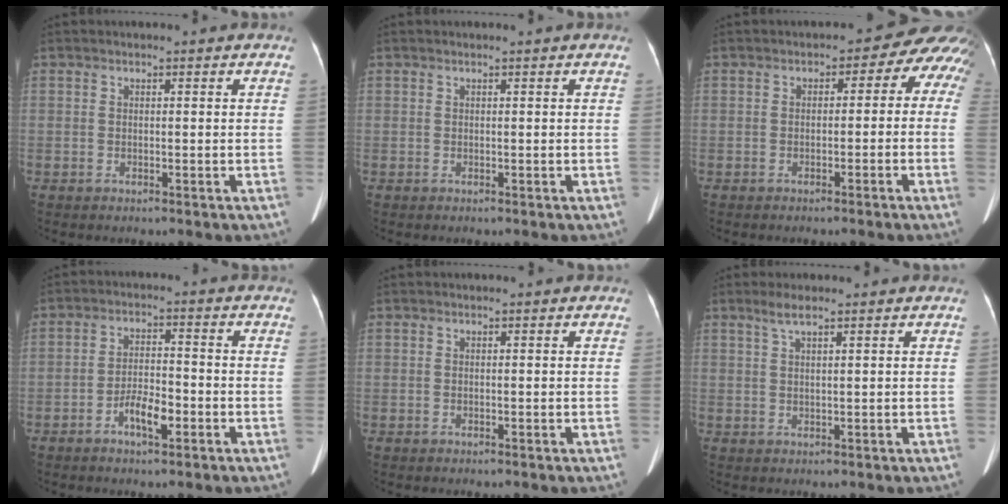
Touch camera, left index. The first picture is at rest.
{"total": 0.0}
{"total": 6.5, "force": [-0.1, 4.5, 4.7], "torque": [-0.043, 0.043, -0.008]}
{"total": 5.0, "force": [-2.5, 1.6, 4.0], "torque": [-0.075, 0.007, -0.045]}
{"total": 0.0}
{"total": 2.4, "force": [1.7, 0.1, 1.7], "torque": [-0.042, 0.008, 0.037]}